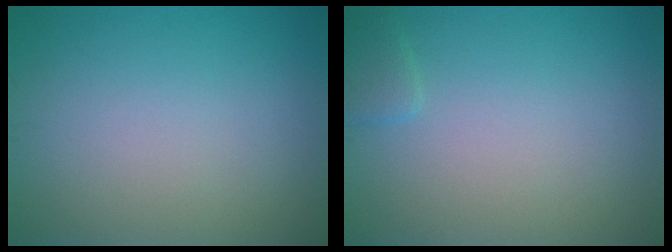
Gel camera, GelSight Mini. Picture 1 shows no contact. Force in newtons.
{"total": 1.1, "press": 1.1, "slide": 0.1}